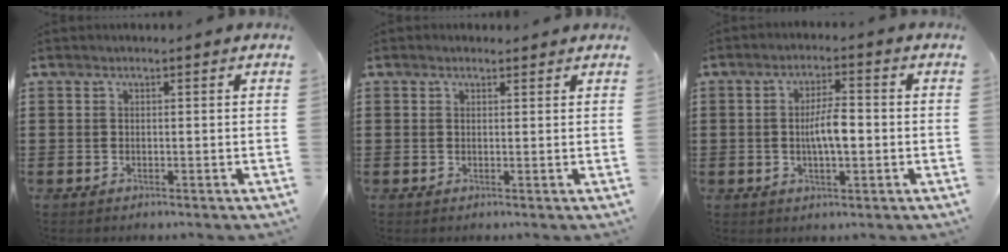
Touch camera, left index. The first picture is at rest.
{"total": 0.8, "force": [0.7, 0.4, 0.2], "torque": [-0.006, 0.005, 0.013]}
{"total": 5.4, "force": [-0.4, 1.8, 5.1], "torque": [-0.092, 0.001, -0.014]}